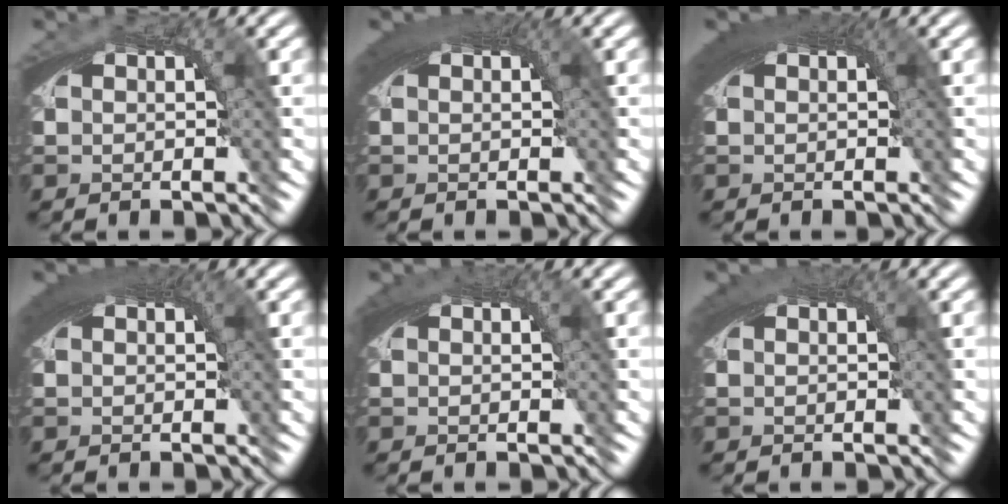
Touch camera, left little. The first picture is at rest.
{"total": 2.9, "force": [1.2, 0.7, 2.6], "torque": [-0.029, 0.010, 0.015]}
{"total": 3.6, "force": [1.3, 1.0, 3.2], "torque": [-0.037, 0.014, 0.016]}
{"total": 3.2, "force": [1.3, 0.8, 2.8], "torque": [-0.032, 0.012, 0.015]}
{"total": 2.0, "force": [0.8, 0.2, 1.8], "torque": [-0.022, 0.006, 0.011]}
{"total": 2.0, "force": [0.9, 0.4, 1.8], "torque": [-0.020, 0.006, 0.012]}